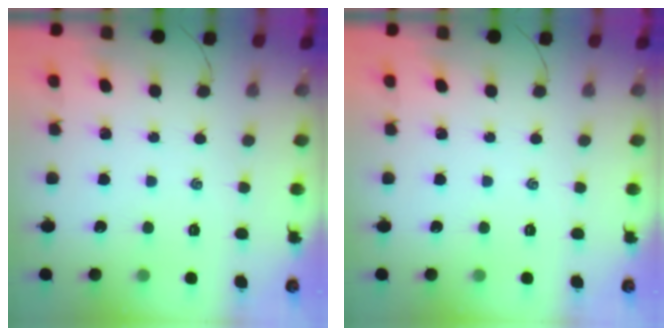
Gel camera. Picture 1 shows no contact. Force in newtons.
{"total": 0.0}